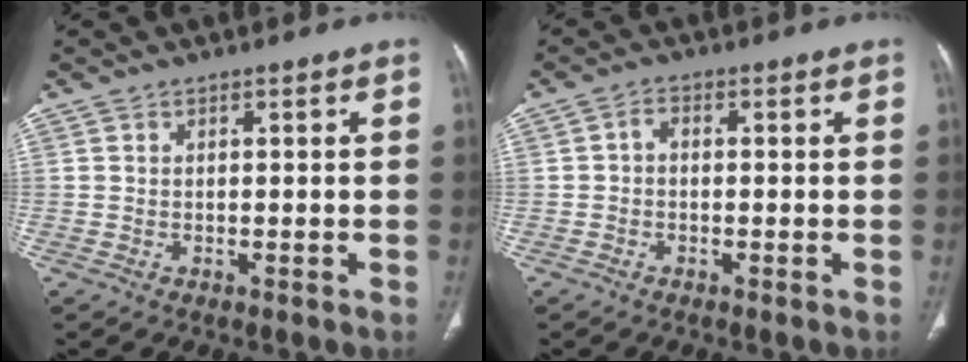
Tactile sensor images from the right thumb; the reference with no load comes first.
{"total": 1.9, "force": [-0.2, 1.3, 1.3], "torque": [-0.017, 0.008, -0.010]}